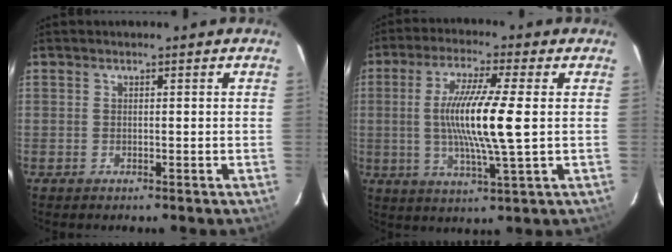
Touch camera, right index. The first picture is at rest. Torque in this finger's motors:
{"motor_torque": [1.04, -0.03, 0.75, 0.21]}